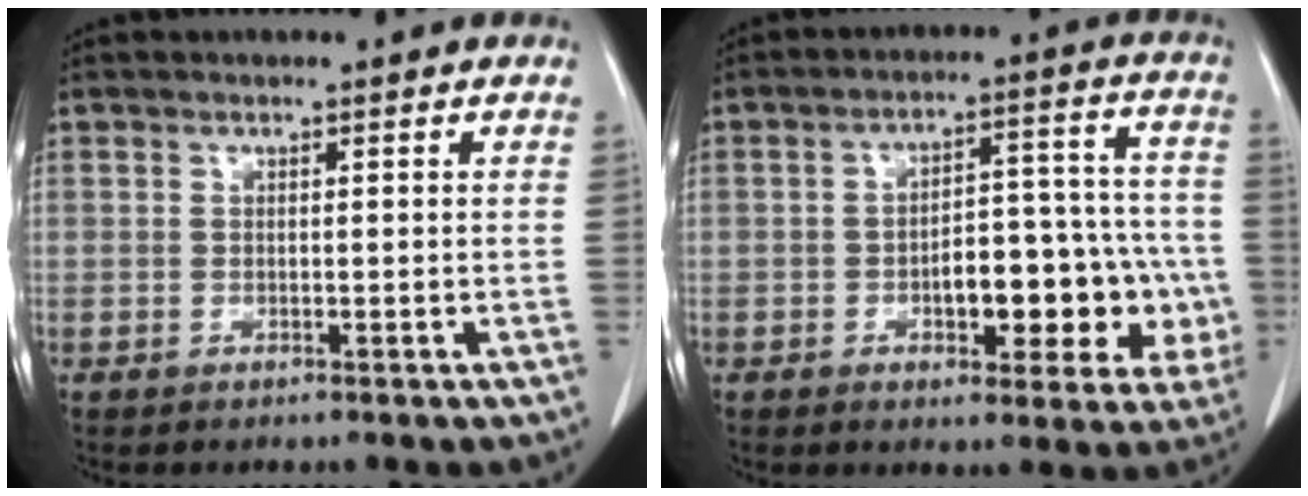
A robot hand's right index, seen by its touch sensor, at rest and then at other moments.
{"total": 14.4, "force": [-3.7, 6.5, 12.3], "torque": [-0.145, 0.044, -0.038]}